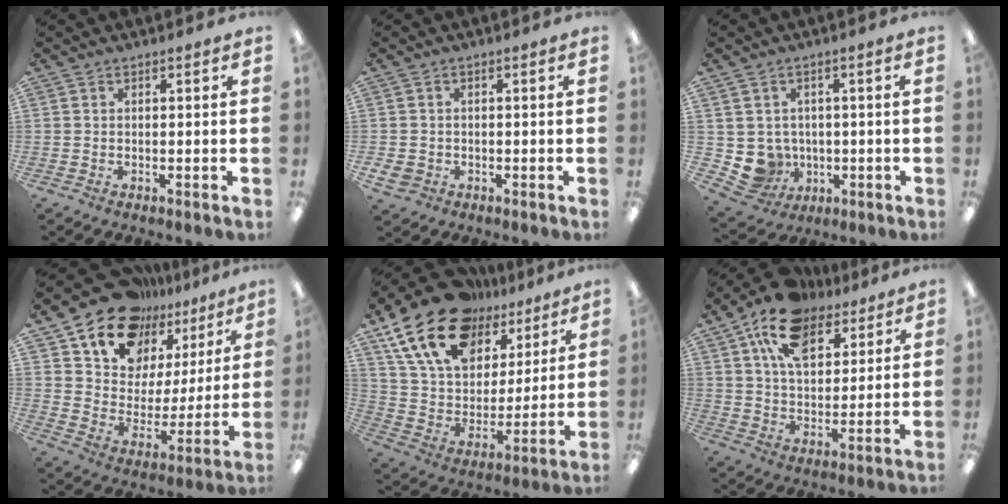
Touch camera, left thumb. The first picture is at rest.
{"total": 2.8, "force": [-1.0, 2.4, 1.0], "torque": [-0.030, 0.000, -0.022]}
{"total": 6.4, "force": [0.1, 6.3, 1.3], "torque": [-0.046, -0.008, 0.010]}
{"total": 16.2, "force": [13.2, 8.6, 3.8], "torque": [-0.094, -0.106, 0.241]}
{"total": 21.0, "force": [13.8, 11.9, 10.4], "torque": [-0.206, -0.071, 0.252]}
{"total": 16.0, "force": [10.3, 9.1, 8.2], "torque": [-0.153, -0.042, 0.190]}